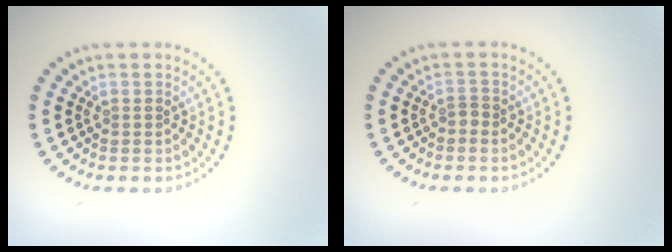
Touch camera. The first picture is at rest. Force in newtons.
{"total": 0.9, "press": 0.6, "slide": 0.7}